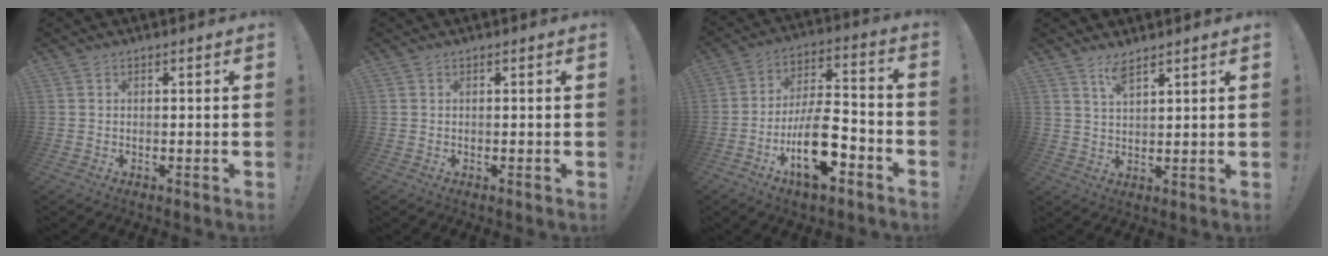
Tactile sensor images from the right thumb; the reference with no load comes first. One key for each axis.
{"total": 0.0}
{"total": 17.7, "fx": -7.7, "fy": 7.6, "fz": 14.0, "tx": -0.240, "ty": 0.051, "tz": -0.121}
{"total": 4.8, "fx": 3.7, "fy": 1.2, "fz": 2.8, "tx": -0.050, "ty": -0.019, "tz": 0.064}